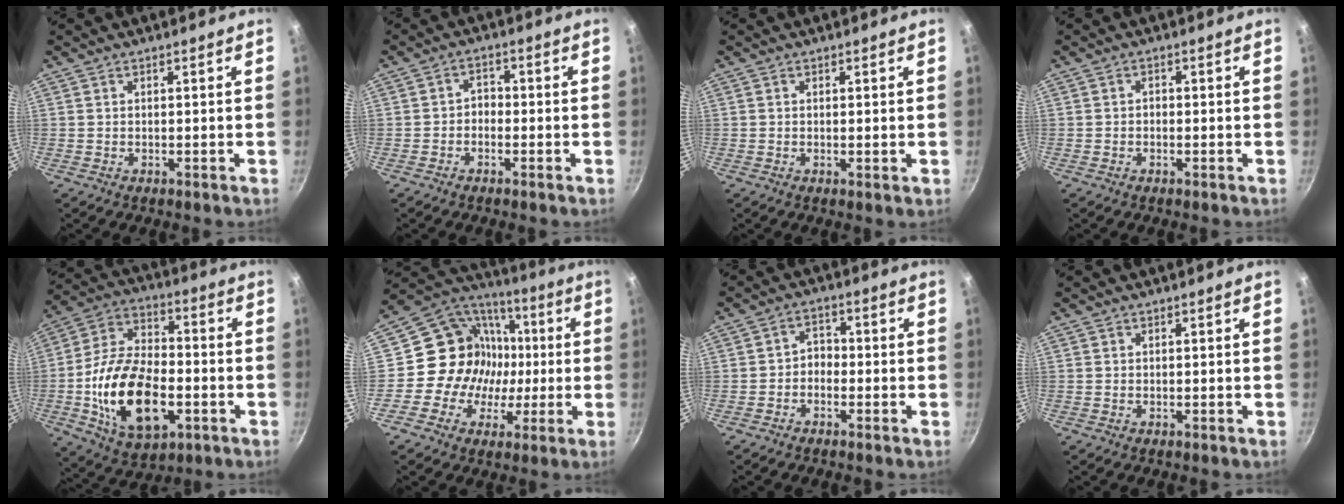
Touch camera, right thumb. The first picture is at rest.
{"total": 2.5, "force": [-1.0, 1.9, 1.3], "torque": [-0.011, 0.018, -0.024]}
{"total": 0.7, "force": [0.0, 0.0, 0.7], "torque": [-0.009, -0.004, -0.003]}
{"total": 1.0, "force": [-0.3, 0.8, 0.5], "torque": [-0.008, 0.005, -0.007]}
{"total": 21.2, "force": [-4.9, 12.2, 16.7], "torque": [-0.291, 0.025, -0.084]}
{"total": 15.8, "force": [-0.5, 14.6, 6.0], "torque": [-0.059, 0.026, -0.017]}
{"total": 3.1, "force": [-1.3, 2.3, 1.6], "torque": [-0.012, 0.022, -0.030]}
{"total": 0.0}